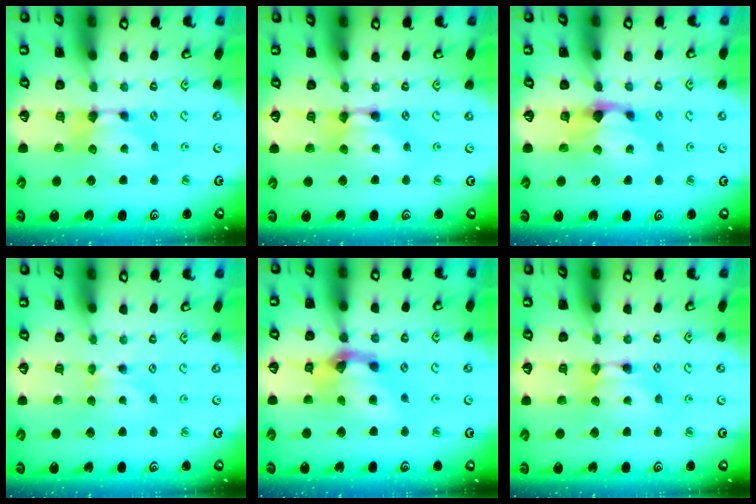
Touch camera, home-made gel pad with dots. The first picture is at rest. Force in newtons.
{"total": 2.2, "press": 2.2, "slide": 0.1}
{"total": 2.2, "press": 1.8, "slide": 1.1}
{"total": 0.9, "press": 0.8, "slide": 0.5}
{"total": 6.8, "press": 6.3, "slide": 2.4}
{"total": 1.7, "press": 1.7, "slide": 0.2}